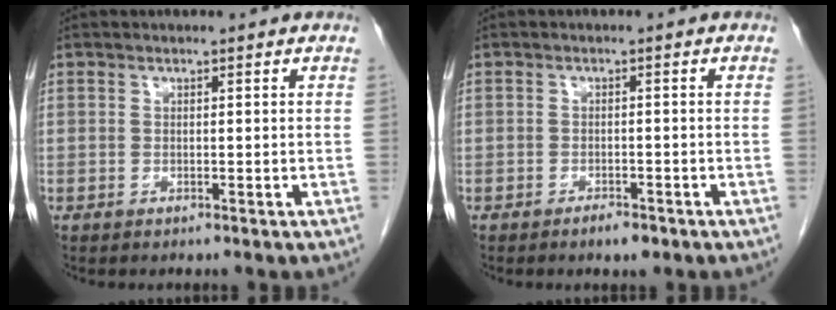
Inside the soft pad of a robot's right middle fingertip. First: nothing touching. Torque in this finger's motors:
{"motor_torque": [0.46, -0.11, -0.02, -0.01]}